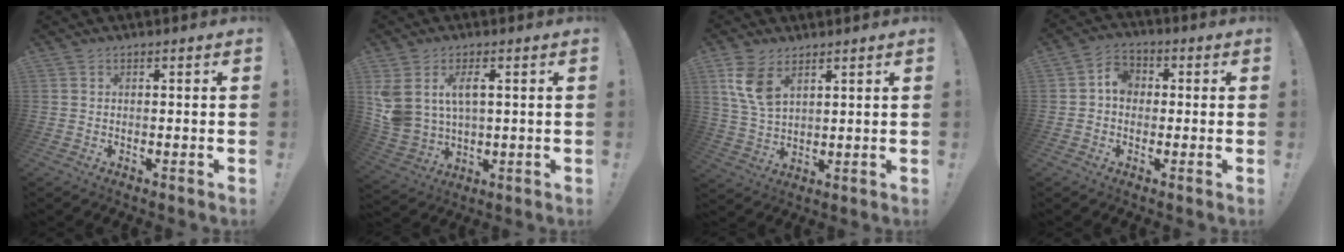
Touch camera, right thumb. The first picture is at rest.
{"total": 8.5, "force": [3.6, 5.2, 5.7], "torque": [-0.112, -0.017, 0.068]}
{"total": 9.0, "force": [4.8, 4.9, 5.8], "torque": [-0.113, -0.021, 0.089]}
{"total": 5.9, "force": [-0.2, 4.9, 3.3], "torque": [-0.049, 0.014, -0.004]}